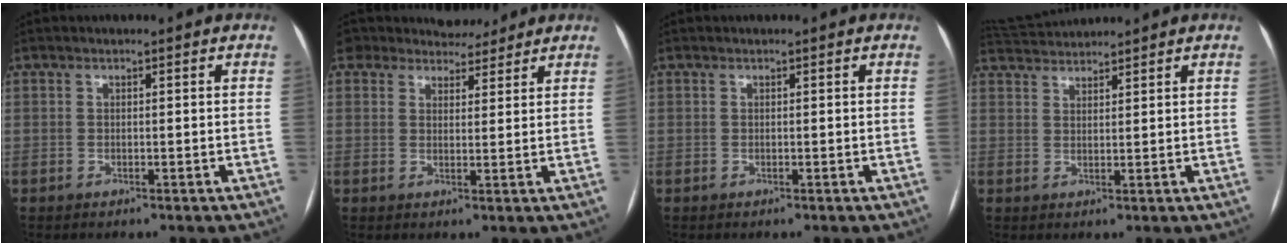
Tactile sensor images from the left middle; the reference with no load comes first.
{"total": 8.1, "force": [7.5, 2.9, 0.7], "torque": [0.003, 0.014, 0.104]}
{"total": 0.0}
{"total": 4.8, "force": [4.8, -0.3, 0.3], "torque": [-0.012, 0.028, 0.092]}